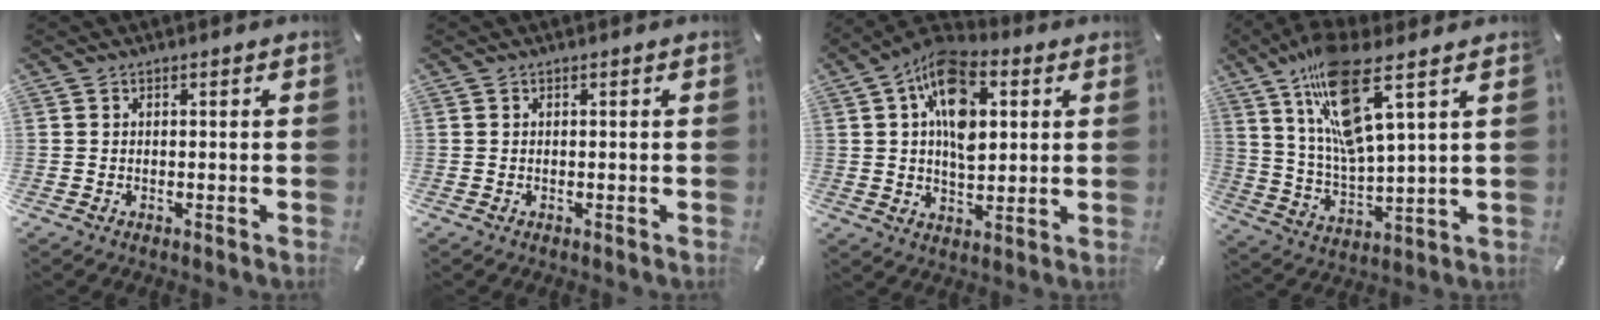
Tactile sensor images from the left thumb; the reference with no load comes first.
{"total": 0.0}
{"total": 14.3, "force": [4.3, 8.8, 10.5], "torque": [-0.177, -0.008, 0.074]}
{"total": 16.5, "force": [10.0, 3.8, 12.5], "torque": [-0.251, -0.041, 0.165]}